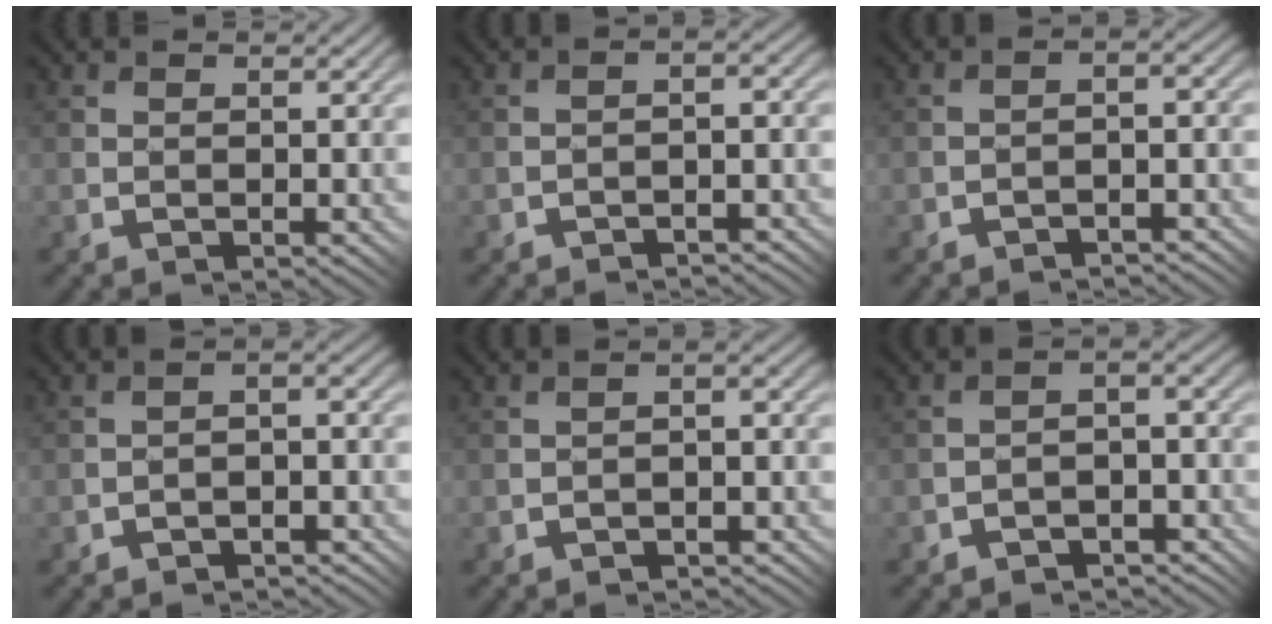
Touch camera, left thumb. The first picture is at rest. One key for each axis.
{"total": 2.0, "fx": -1.8, "fy": 0.2, "fz": 0.7, "tx": -0.011, "ty": 0.014, "tz": -0.036}
{"total": 2.2, "fx": -1.9, "fy": 0.1, "fz": 1.0, "tx": -0.014, "ty": 0.015, "tz": -0.038}
{"total": 2.8, "fx": -2.4, "fy": 0.9, "fz": 1.0, "tx": -0.008, "ty": 0.009, "tz": -0.050}
{"total": 2.0, "fx": -1.8, "fy": 0.4, "fz": 0.7, "tx": -0.009, "ty": 0.012, "tz": -0.037}
{"total": 4.0, "fx": -3.3, "fy": 1.7, "fz": 1.5, "tx": -0.013, "ty": -0.001, "tz": -0.064}